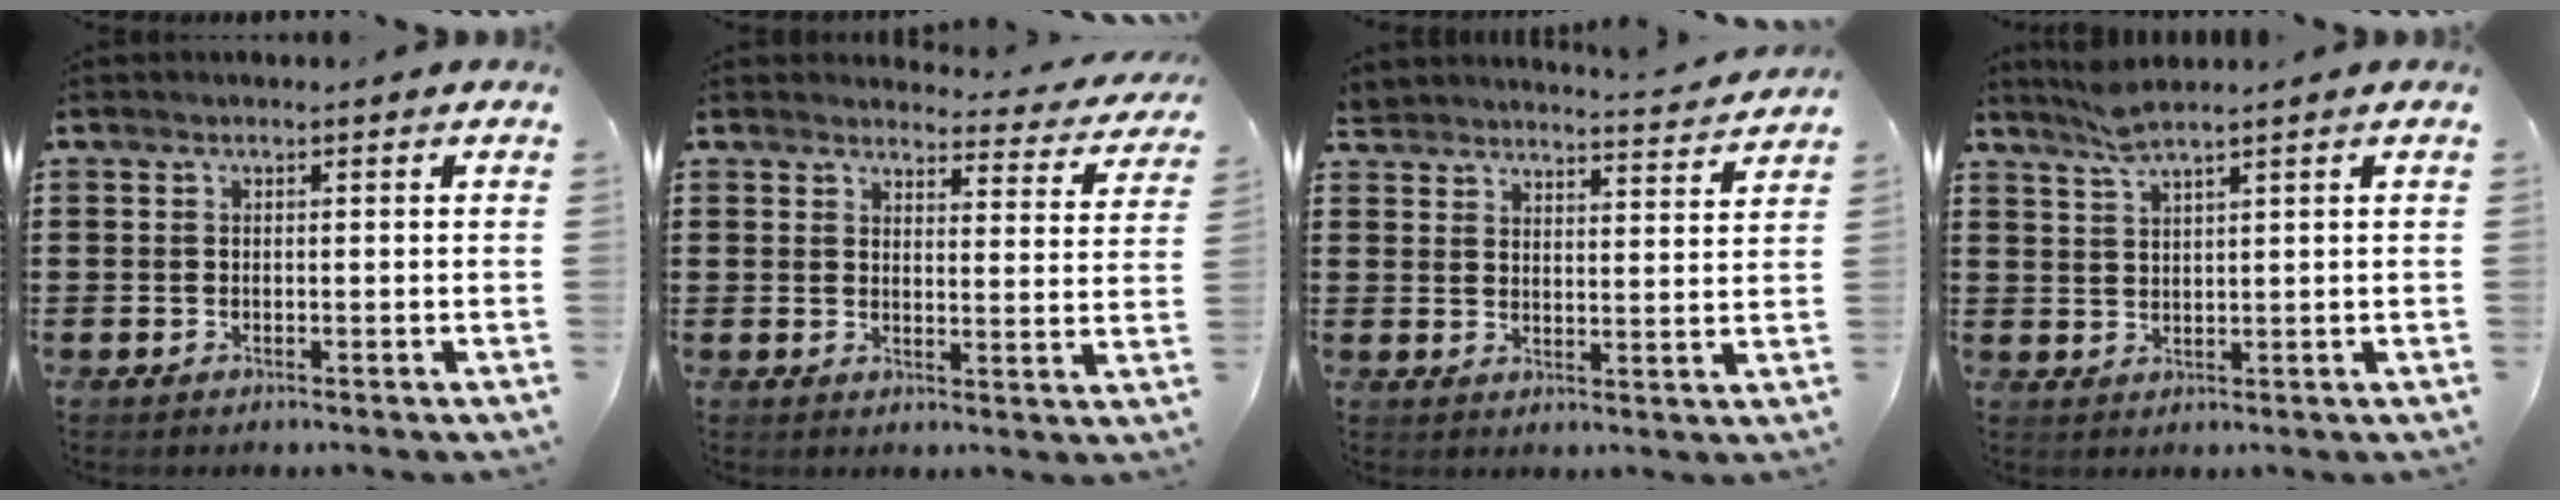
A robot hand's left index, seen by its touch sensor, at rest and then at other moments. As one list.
[{"total": 3.6, "force": [3.4, 0.5, 0.9], "torque": [-0.026, -0.023, 0.058]}, {"total": 4.0, "force": [3.9, -0.6, -0.4], "torque": [-0.012, -0.030, 0.068]}, {"total": 3.7, "force": [3.0, -0.1, 2.0], "torque": [-0.048, -0.002, 0.056]}]